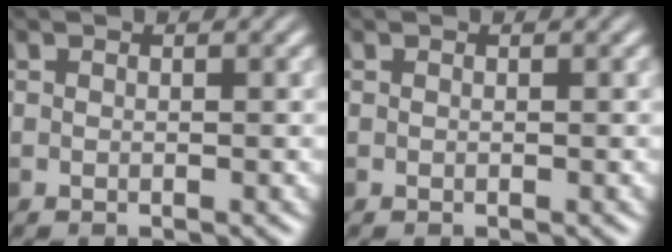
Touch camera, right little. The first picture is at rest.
{"total": 0.0}